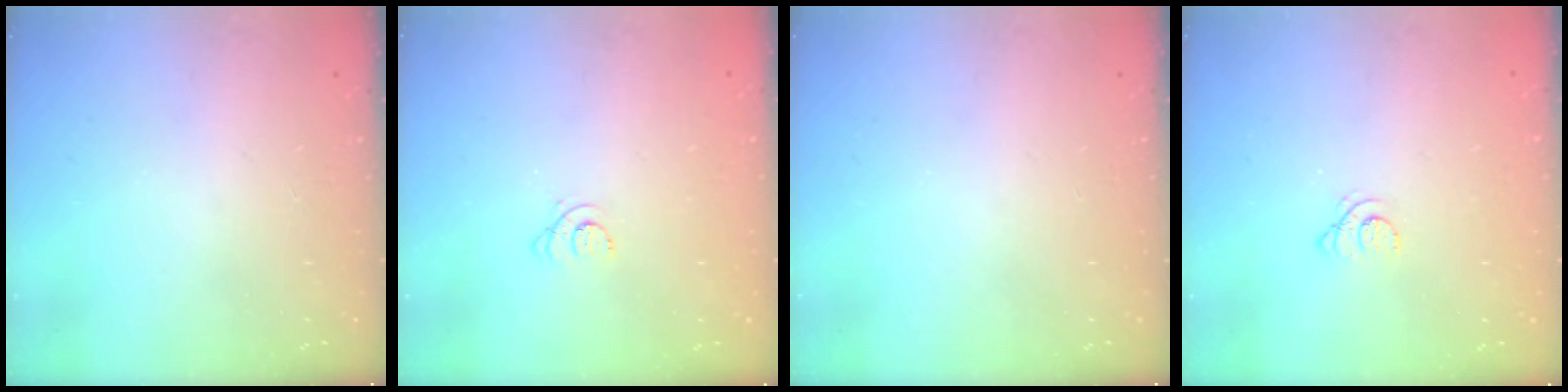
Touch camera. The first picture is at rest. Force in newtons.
{"total": 3.5, "press": 3.5, "slide": 0.3}
{"total": 0.0}
{"total": 1.6, "press": 1.6, "slide": 0.2}